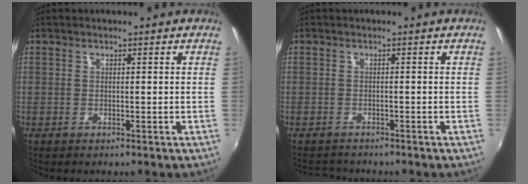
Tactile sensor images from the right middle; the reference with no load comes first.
{"total": 3.1, "force": [-3.0, 0.8, 0.3], "torque": [-0.016, -0.002, -0.051]}